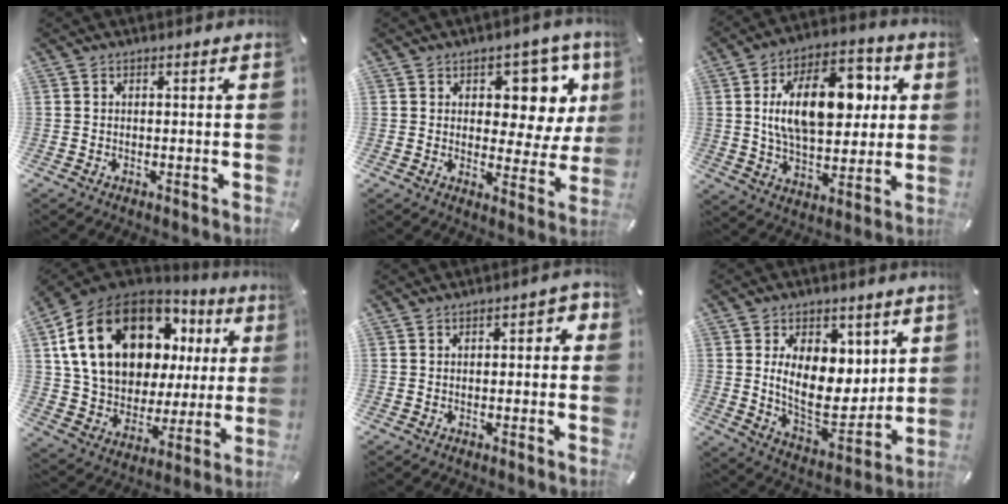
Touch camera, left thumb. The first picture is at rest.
{"total": 10.4, "force": [5.5, 6.7, 5.8], "torque": [-0.059, -0.051, 0.095]}
{"total": 19.9, "force": [4.7, 11.2, 15.8], "torque": [-0.266, 0.003, 0.079]}
{"total": 22.3, "force": [9.3, 15.2, 13.4], "torque": [-0.243, -0.037, 0.175]}
{"total": 2.2, "force": [-1.0, 1.1, 1.7], "torque": [-0.030, 0.010, -0.020]}
{"total": 15.2, "force": [4.0, 10.4, 10.4], "torque": [-0.165, -0.037, 0.073]}